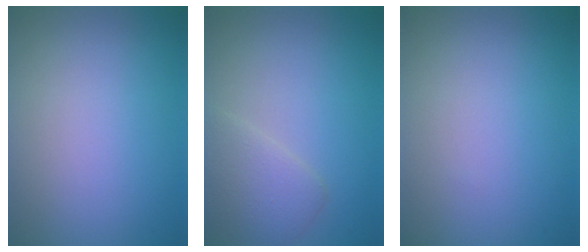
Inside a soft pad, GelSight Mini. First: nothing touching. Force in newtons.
{"total": 2.7, "press": 2.7, "slide": 0.1}
{"total": 0.0}